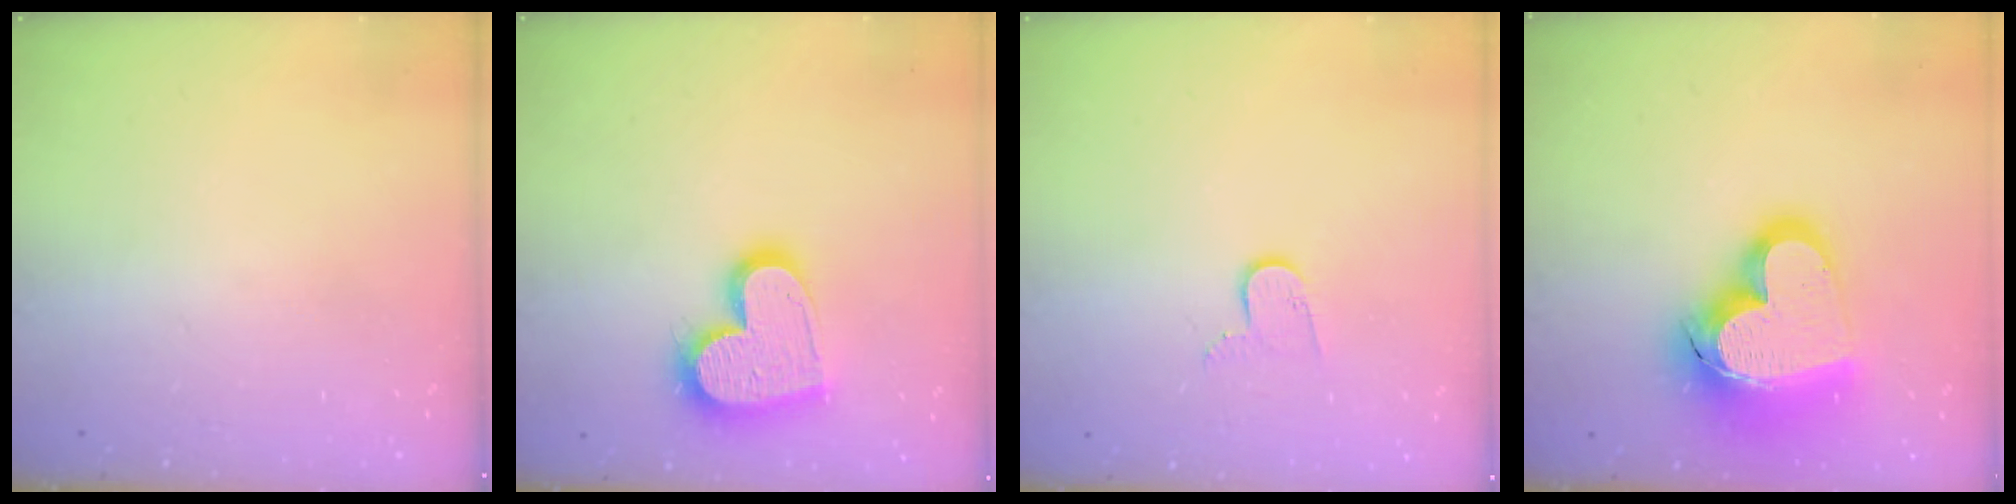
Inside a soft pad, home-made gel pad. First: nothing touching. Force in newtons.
{"total": 17.9, "press": 17.9, "slide": 1.4}
{"total": 6.4, "press": 6.3, "slide": 0.6}
{"total": 23.0, "press": 22.9, "slide": 2.3}